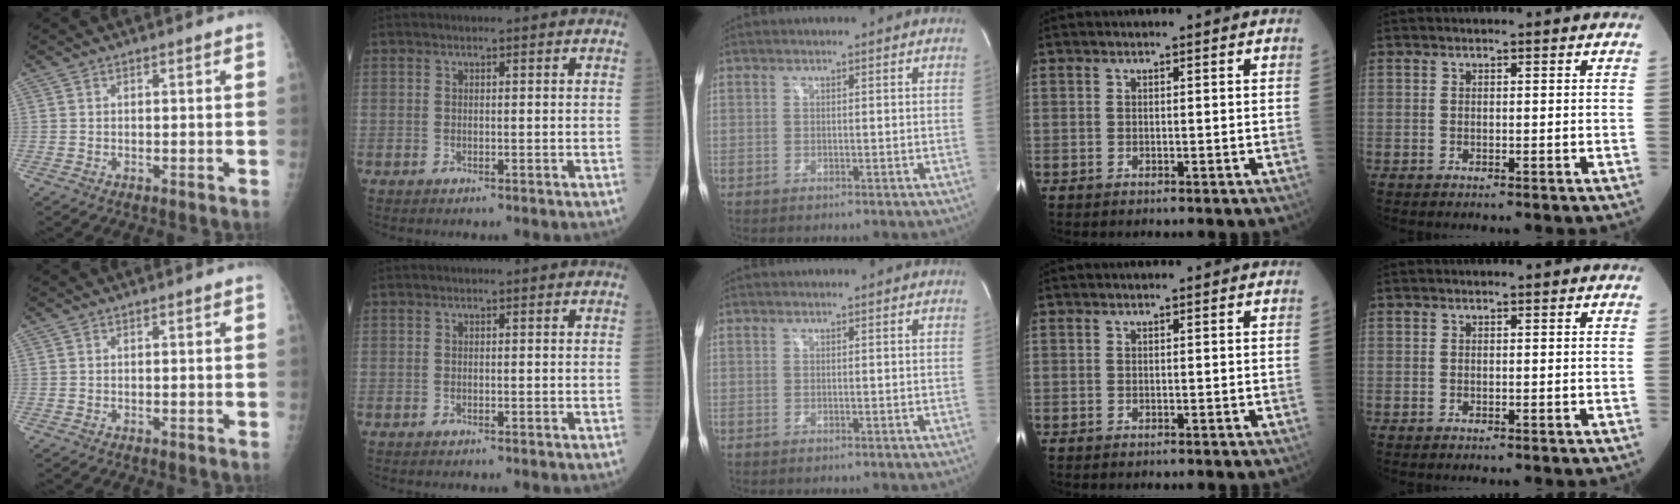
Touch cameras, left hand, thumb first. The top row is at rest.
{}